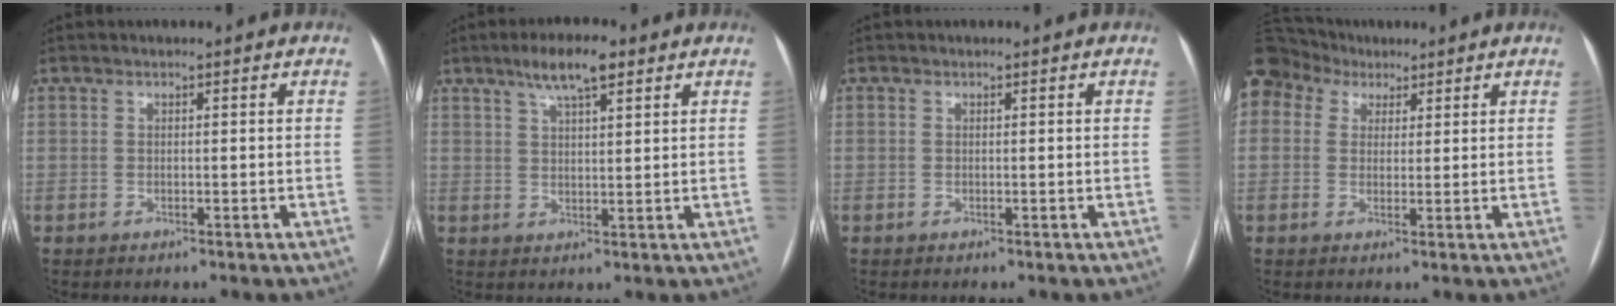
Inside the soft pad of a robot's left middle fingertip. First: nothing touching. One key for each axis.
{"total": 6.5, "fx": 4.2, "fy": 1.4, "fz": 4.8, "tx": -0.089, "ty": 0.012, "tz": 0.071}
{"total": 0.0}
{"total": 12.0, "fx": 6.9, "fy": 8.9, "fz": 4.2, "tx": -0.136, "ty": 0.063, "tz": 0.135}